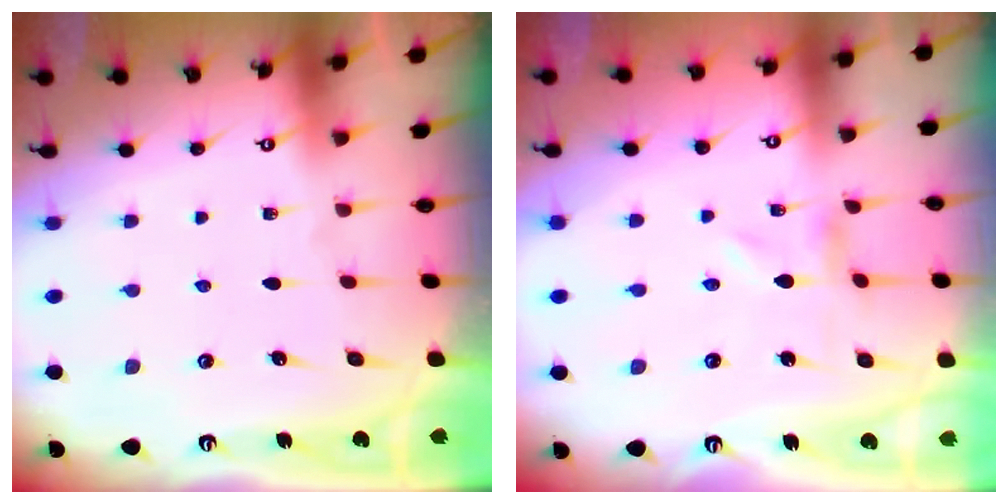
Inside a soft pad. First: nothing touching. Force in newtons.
{"total": 0.0}